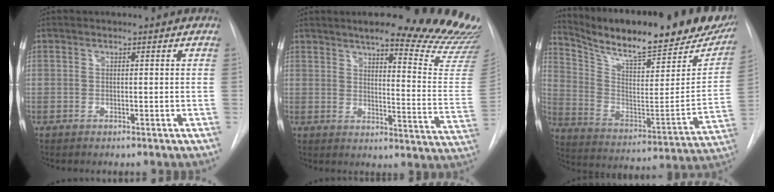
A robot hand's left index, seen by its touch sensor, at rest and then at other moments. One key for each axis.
{"total": 21.4, "fx": 19.2, "fy": 0.7, "fz": 9.5, "tx": -0.118, "ty": -0.108, "tz": 0.219}
{"total": 29.0, "fx": 23.8, "fy": 5.2, "fz": 15.8, "tx": -0.254, "ty": -0.051, "tz": 0.336}